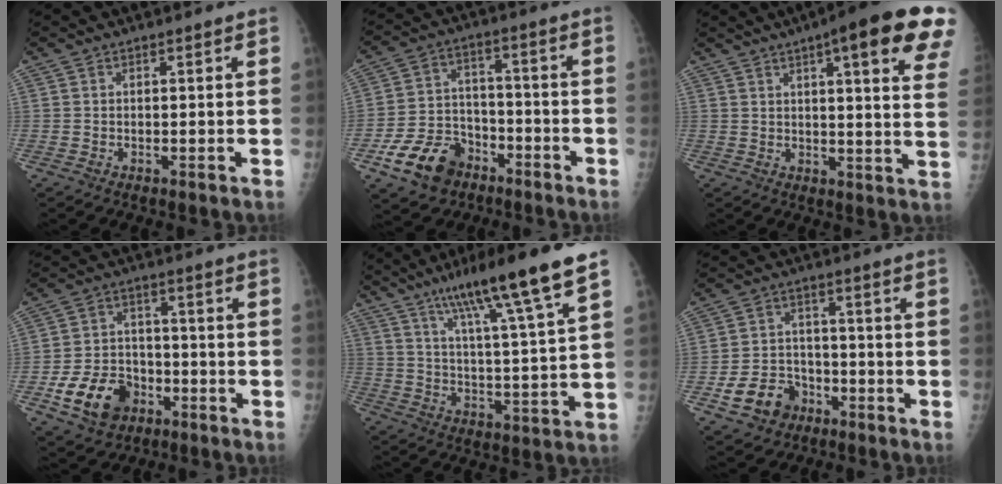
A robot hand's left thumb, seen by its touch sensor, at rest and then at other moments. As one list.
[{"total": 11.9, "force": [-6.8, 8.2, 5.2], "torque": [-0.071, 0.044, -0.117]}, {"total": 21.0, "force": [11.5, 3.8, 17.1], "torque": [-0.206, -0.023, 0.130]}, {"total": 11.5, "force": [-5.2, 8.4, 5.9], "torque": [-0.083, 0.027, -0.085]}, {"total": 17.0, "force": [10.5, 0.9, 13.4], "torque": [-0.211, -0.038, 0.167]}, {"total": 8.8, "force": [-4.4, 6.8, 3.3], "torque": [-0.041, 0.032, -0.071]}]